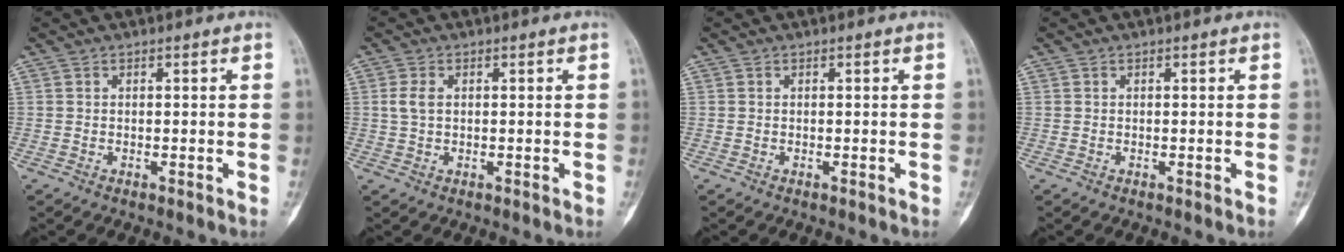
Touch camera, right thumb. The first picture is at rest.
{"total": 2.8, "force": [0.5, 1.7, 2.1], "torque": [-0.051, 0.004, 0.012]}
{"total": 0.0}
{"total": 0.0}